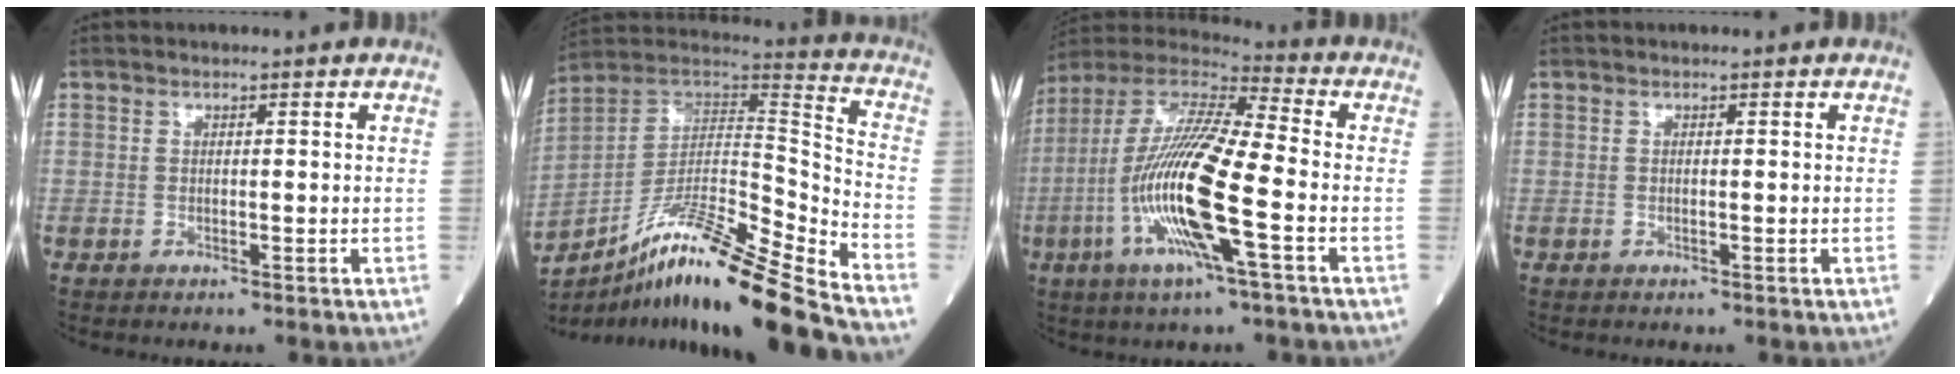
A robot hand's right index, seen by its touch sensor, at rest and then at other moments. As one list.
[{"total": 23.3, "force": [-17.3, -0.3, 15.6], "torque": [-0.250, -0.007, -0.312]}, {"total": 18.0, "force": [-4.8, 1.5, 17.3], "torque": [-0.362, -0.014, -0.100]}, {"total": 0.0}]